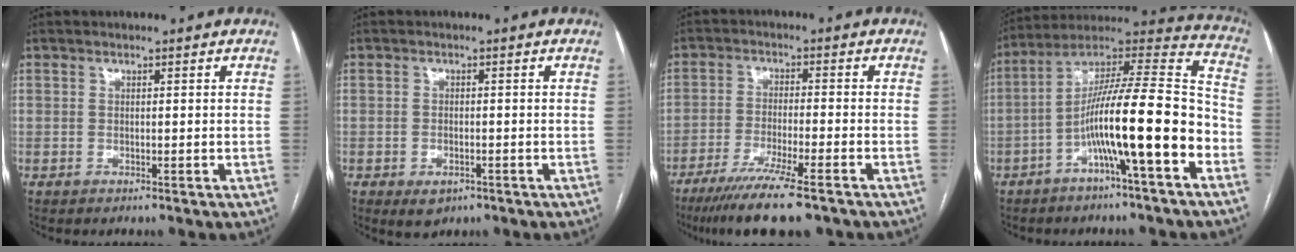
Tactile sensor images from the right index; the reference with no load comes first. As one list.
[{"total": 2.9, "force": [-1.5, 1.9, 1.7], "torque": [-0.024, -0.001, -0.011]}, {"total": 11.3, "force": [-8.2, 0.6, 7.7], "torque": [-0.125, -0.027, -0.129]}, {"total": 17.4, "force": [-6.2, 1.0, 16.2], "torque": [-0.265, 0.022, -0.105]}]